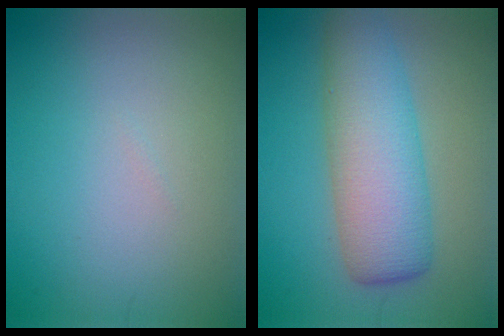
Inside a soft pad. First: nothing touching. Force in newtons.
{"total": 7.0, "press": 7.0, "slide": 0.2}